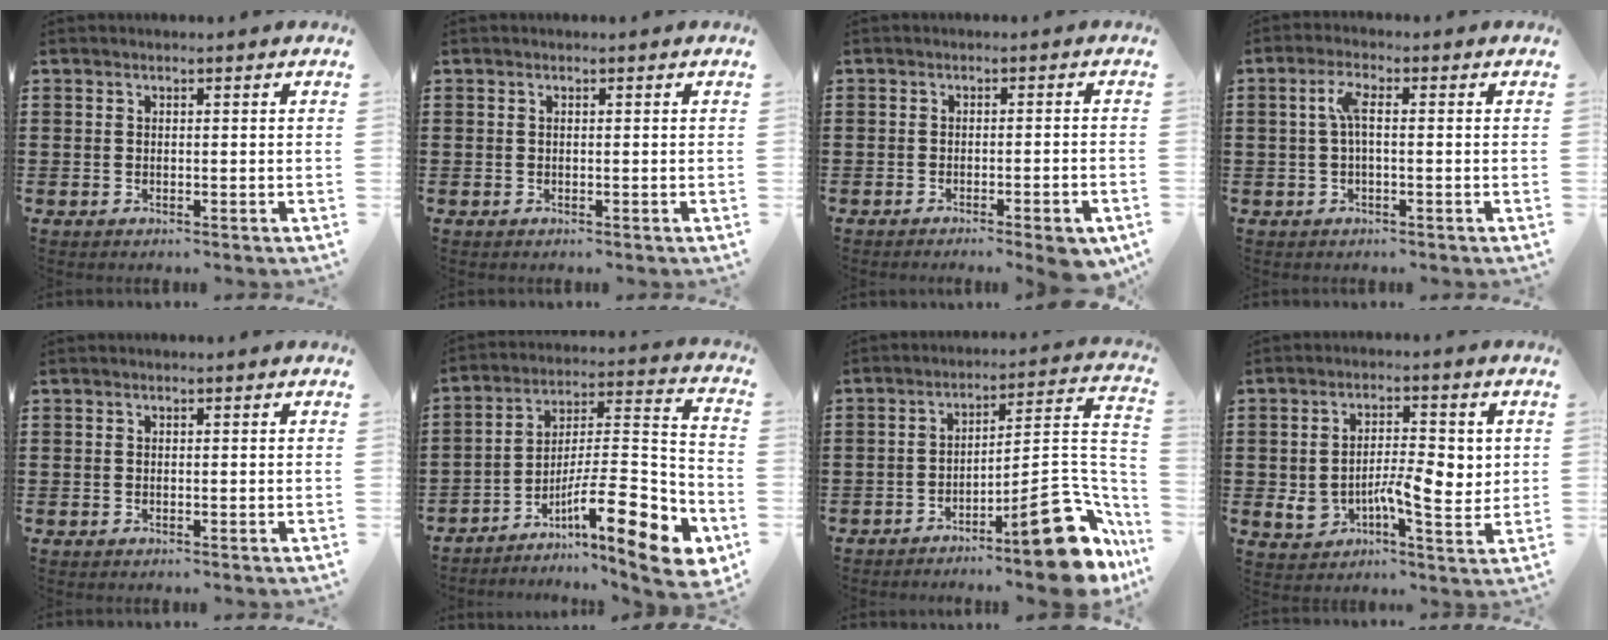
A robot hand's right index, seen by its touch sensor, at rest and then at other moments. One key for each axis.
{"total": 0.0}
{"total": 2.5, "fx": -1.9, "fy": -0.1, "fz": 1.6, "tx": -0.024, "ty": -0.003, "tz": -0.033}
{"total": 3.6, "fx": 0.1, "fy": 0.9, "fz": 3.5, "tx": -0.075, "ty": 0.003, "tz": -0.003}
{"total": 0.0}
{"total": 14.8, "fx": -8.1, "fy": 3.1, "fz": 11.9, "tx": -0.166, "ty": 0.011, "tz": -0.141}
{"total": 15.4, "fx": -9.4, "fy": 4.0, "fz": 11.5, "tx": -0.128, "ty": 0.030, "tz": -0.157}
{"total": 8.5, "fx": -1.0, "fy": 4.3, "fz": 7.3, "tx": -0.110, "ty": 0.005, "tz": -0.023}